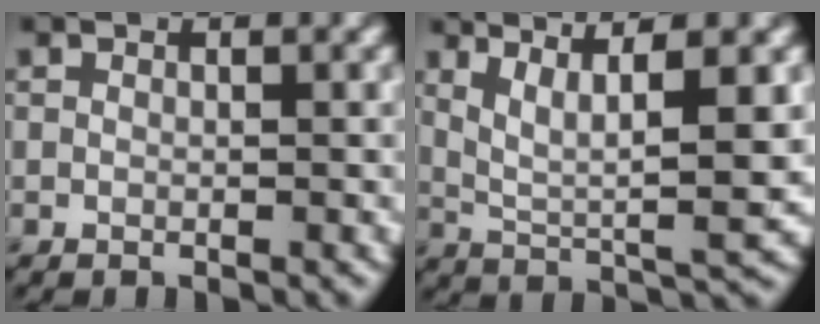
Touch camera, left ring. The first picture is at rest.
{"total": 5.8, "force": [2.1, 1.2, 5.2], "torque": [-0.093, -0.007, 0.045]}